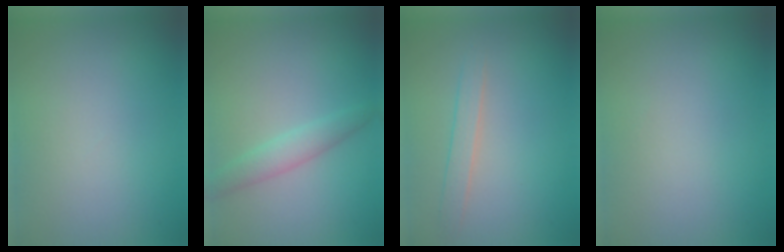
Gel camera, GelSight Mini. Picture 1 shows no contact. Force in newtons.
{"total": 2.0, "press": 2.0, "slide": 0.1}
{"total": 1.5, "press": 1.5, "slide": 0.0}
{"total": 0.0}